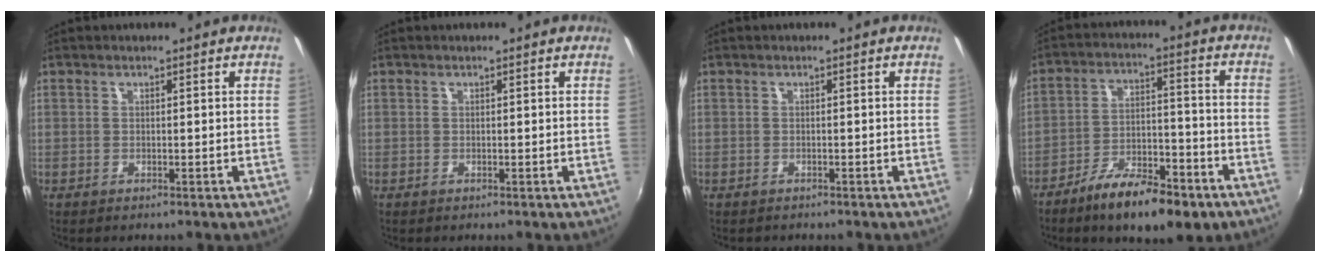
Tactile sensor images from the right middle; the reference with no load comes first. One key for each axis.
{"total": 0.0}
{"total": 0.8, "fx": -0.7, "fy": 0.4, "fz": 0.0, "tx": -0.005, "ty": -0.002, "tz": -0.011}
{"total": 14.8, "fx": -10.1, "fy": 5.1, "fz": 9.6, "tx": -0.173, "ty": -0.007, "tz": -0.155}